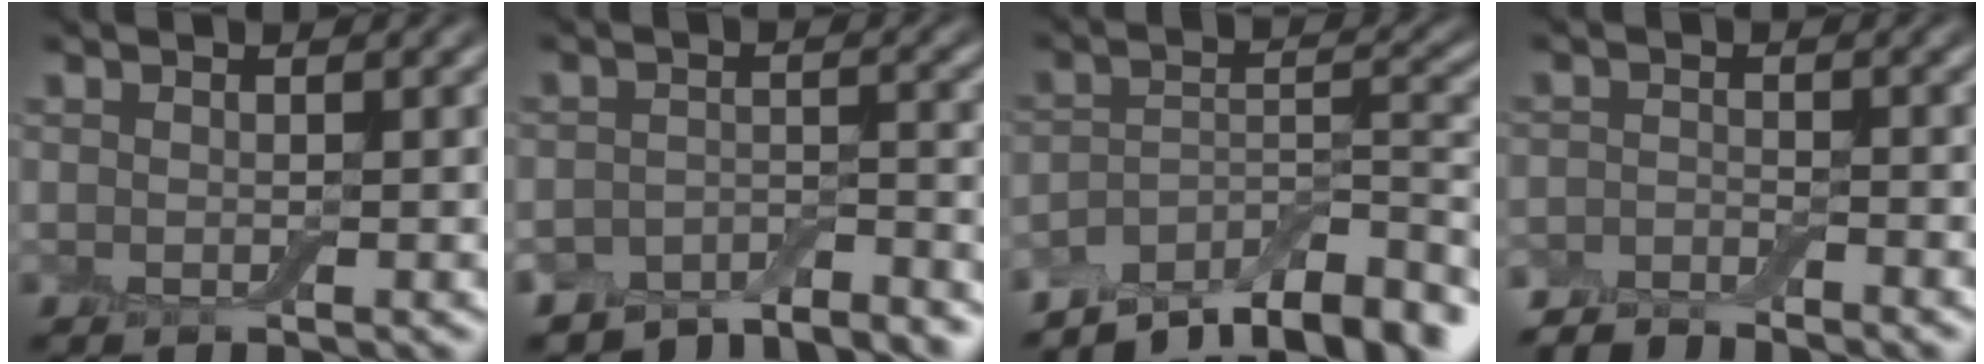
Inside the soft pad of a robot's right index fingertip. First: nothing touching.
{"total": 5.3, "force": [-5.0, 1.5, 1.3], "torque": [-0.021, -0.009, -0.078]}
{"total": 9.5, "force": [-7.6, 3.2, 4.8], "torque": [-0.068, 0.002, -0.128]}
{"total": 2.7, "force": [-2.7, 0.4, 0.2], "torque": [-0.005, 0.001, -0.057]}